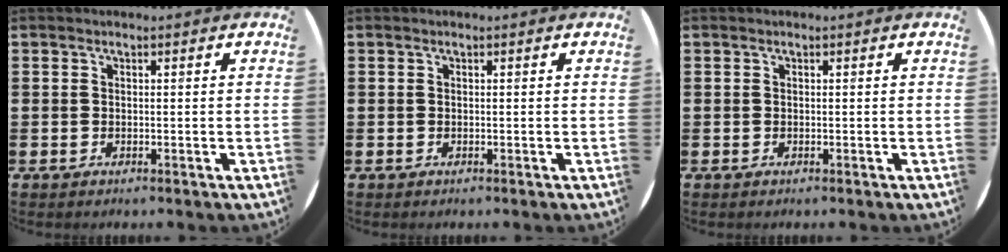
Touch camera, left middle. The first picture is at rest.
{"total": 0.0}
{"total": 0.0}